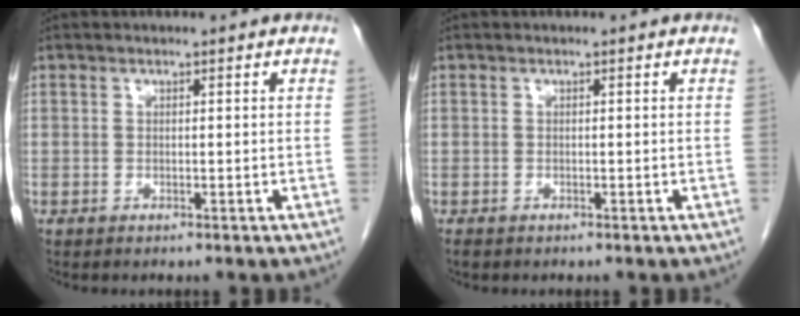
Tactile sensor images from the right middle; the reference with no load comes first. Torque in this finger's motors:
{"motor_torque": [0.17, -0.01, -0.02, 0.01]}